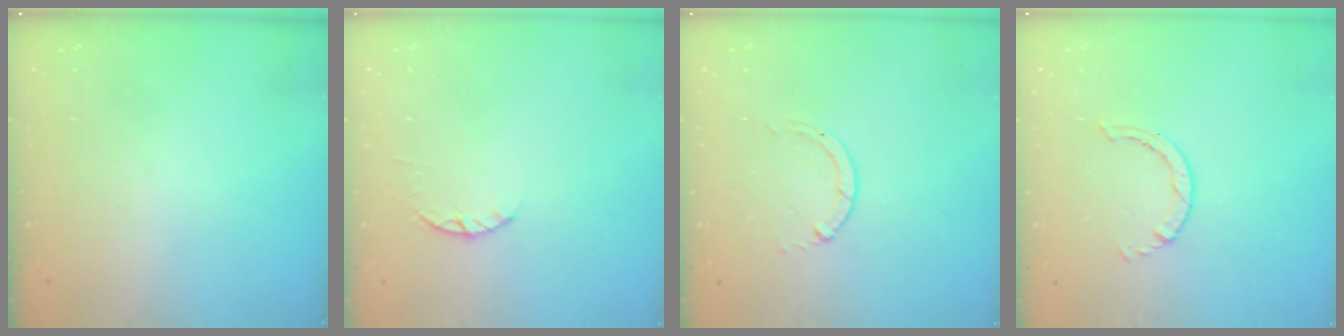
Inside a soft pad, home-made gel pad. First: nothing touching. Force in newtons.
{"total": 2.3, "press": 2.3, "slide": 0.4}
{"total": 0.6, "press": 0.5, "slide": 0.1}
{"total": 0.8, "press": 0.7, "slide": 0.1}